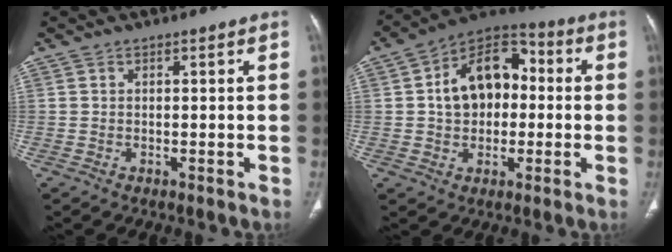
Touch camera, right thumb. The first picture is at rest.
{"total": 14.8, "force": [1.0, 10.4, 10.5], "torque": [-0.131, 0.034, 0.005]}